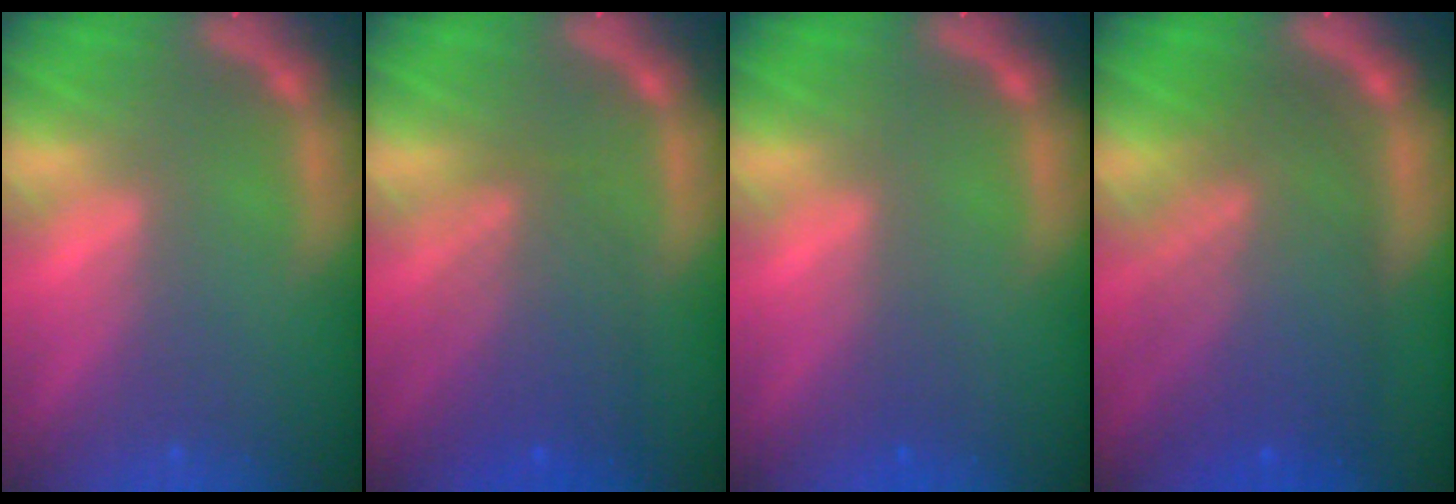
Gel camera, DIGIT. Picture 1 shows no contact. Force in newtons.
{"total": 5.6}
{"total": 0.9}
{"total": 9.5}